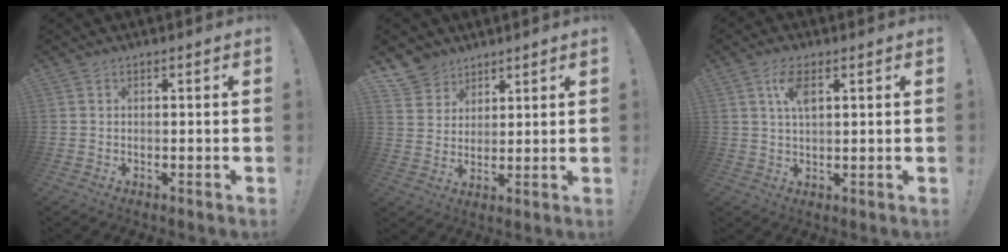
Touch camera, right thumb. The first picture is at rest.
{"total": 7.3, "force": [5.5, 4.7, 0.9], "torque": [-0.018, -0.044, 0.109]}
{"total": 6.9, "force": [2.7, 2.9, 5.7], "torque": [-0.100, 0.000, 0.045]}